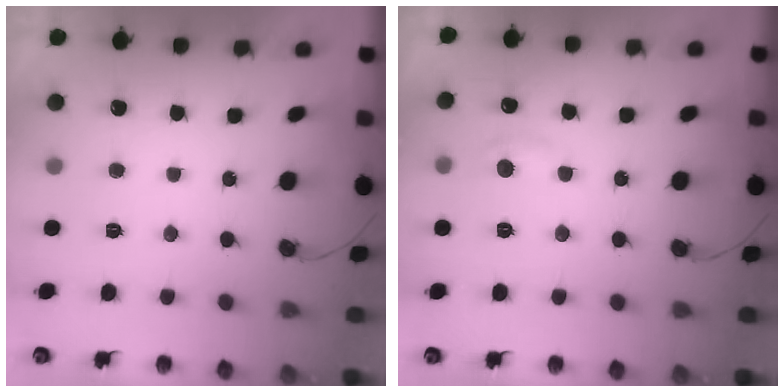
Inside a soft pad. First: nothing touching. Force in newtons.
{"total": 5.1, "press": 5.1, "slide": 0.7}